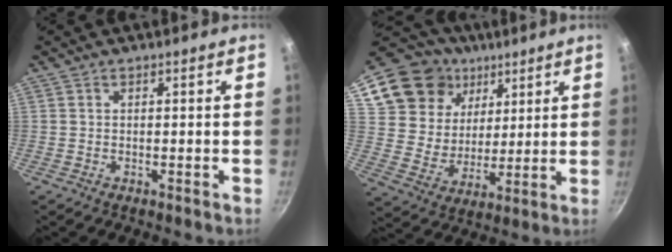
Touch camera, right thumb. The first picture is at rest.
{"total": 20.3, "force": [9.8, 15.6, 8.5], "torque": [-0.143, -0.013, 0.186]}